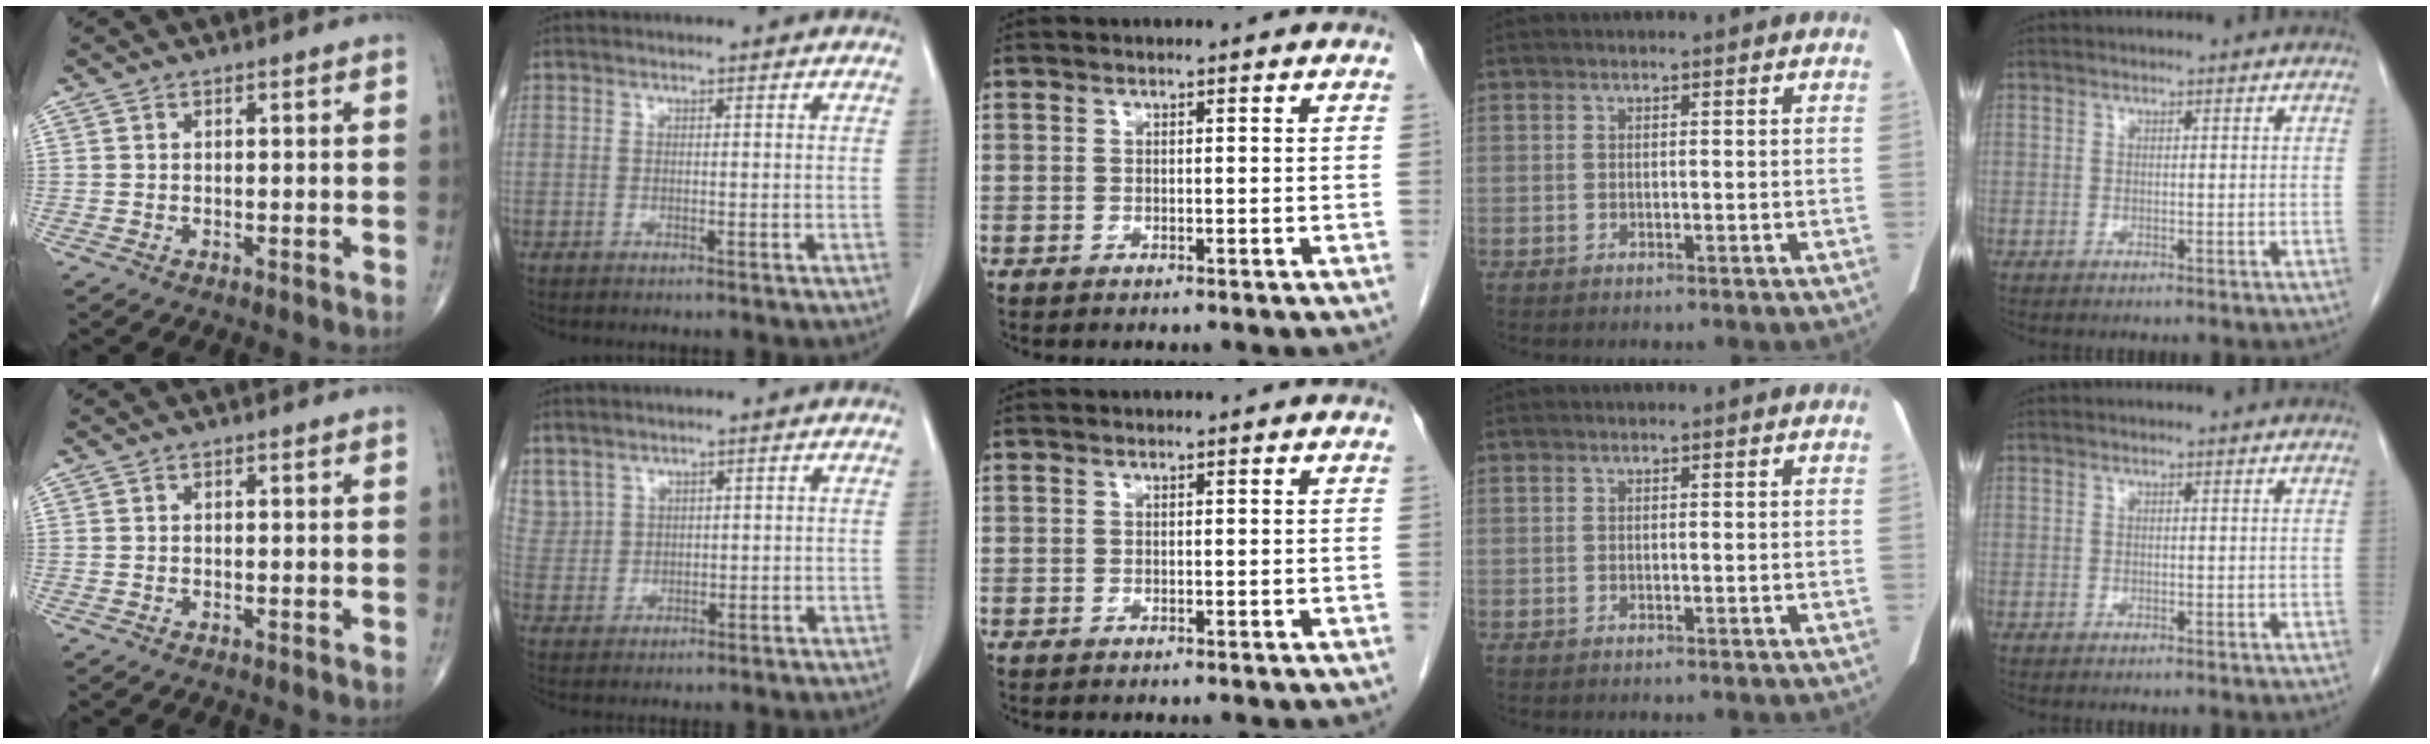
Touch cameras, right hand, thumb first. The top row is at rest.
{"index": {"total": 8.7, "force": [5.1, 6.9, 1.3], "torque": [-0.052, 0.023, 0.128]}}